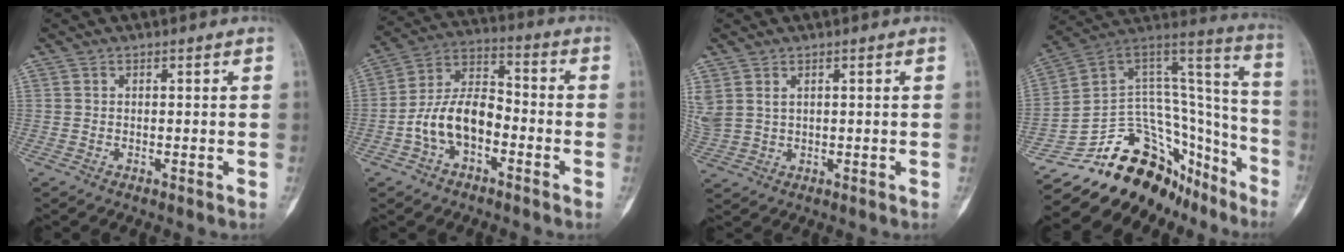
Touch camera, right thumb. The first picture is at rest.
{"total": 11.5, "force": [-3.8, 6.8, 8.5], "torque": [-0.147, 0.049, -0.077]}
{"total": 5.9, "force": [2.1, 4.1, 3.6], "torque": [-0.103, 0.002, 0.057]}
{"total": 27.2, "force": [-17.2, 16.2, 13.4], "torque": [-0.150, 0.135, -0.250]}